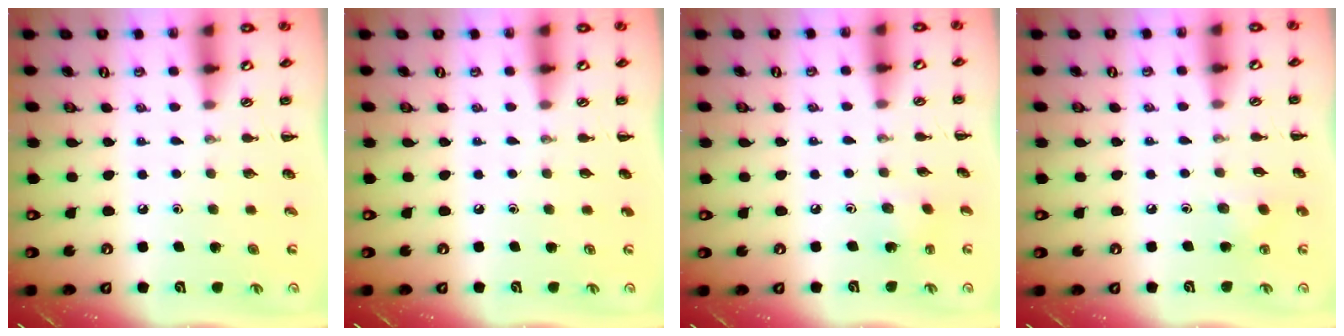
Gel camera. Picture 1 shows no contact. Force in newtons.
{"total": 0.0}
{"total": 2.5, "press": 2.4, "slide": 0.8}
{"total": 4.2, "press": 4.0, "slide": 1.3}